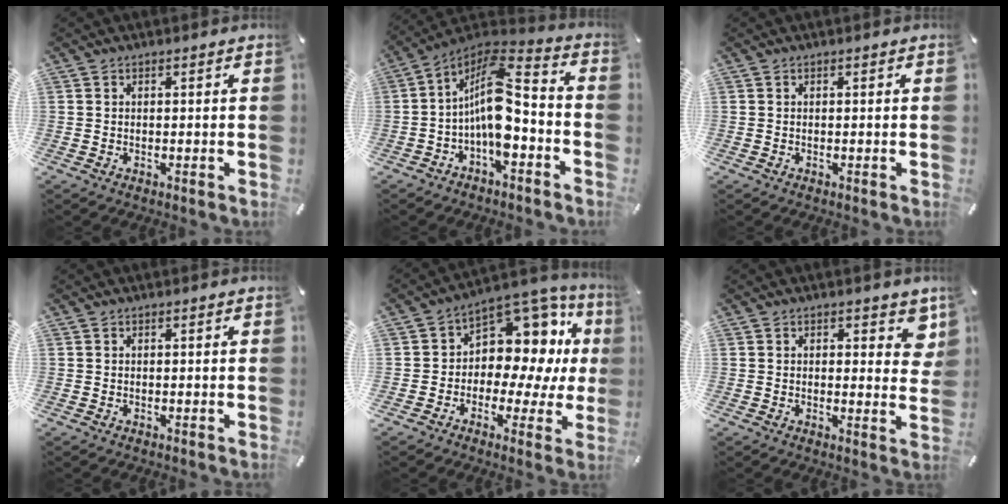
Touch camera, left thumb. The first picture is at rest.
{"total": 12.2, "force": [-2.9, 5.8, 10.3], "torque": [-0.202, -0.010, -0.055]}
{"total": 0.0}
{"total": 0.0}
{"total": 11.2, "force": [2.8, 8.6, 6.6], "torque": [-0.085, -0.045, 0.054]}
{"total": 4.6, "force": [2.6, 2.6, 2.8], "torque": [-0.020, -0.011, 0.039]}